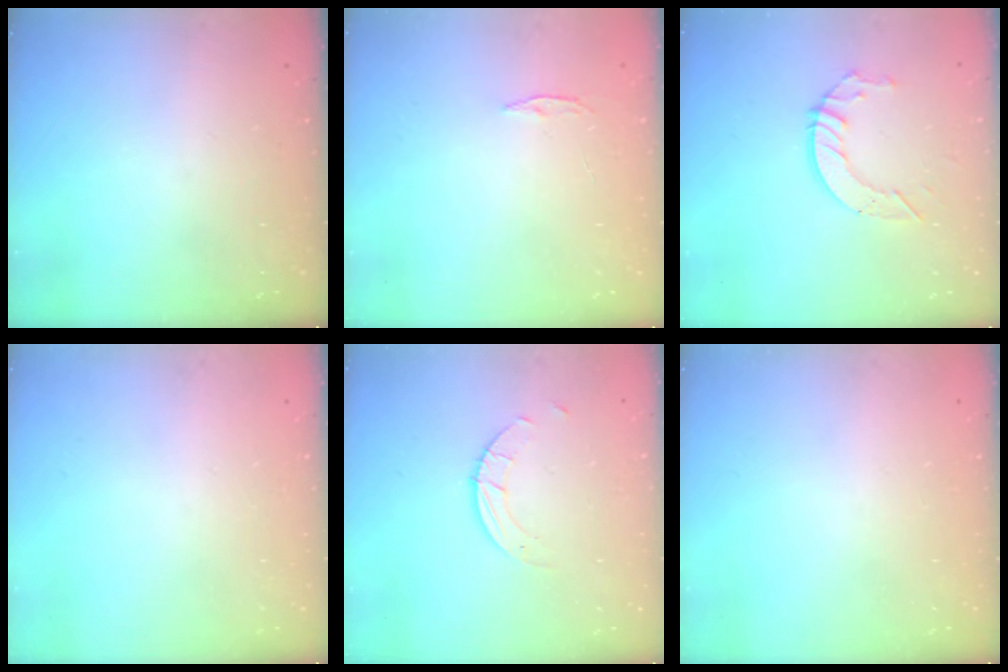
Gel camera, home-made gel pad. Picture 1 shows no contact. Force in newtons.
{"total": 3.2, "press": 3.2, "slide": 0.4}
{"total": 6.7, "press": 6.7, "slide": 0.3}
{"total": 0.0}
{"total": 2.6, "press": 2.6, "slide": 0.3}
{"total": 0.0}